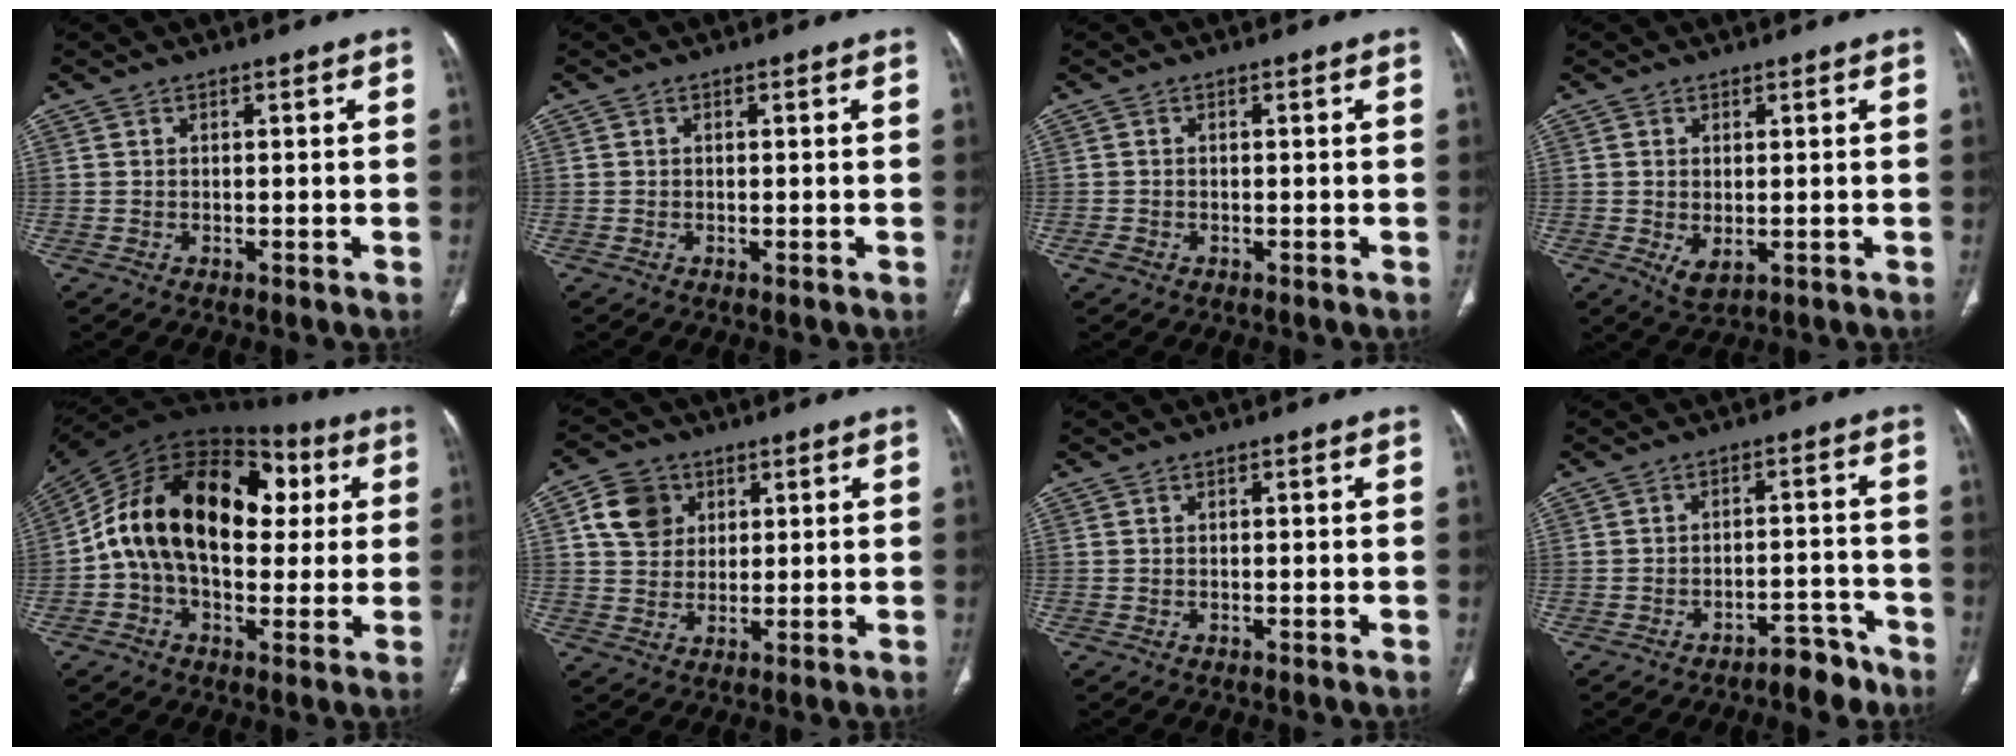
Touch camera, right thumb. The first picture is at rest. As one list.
[{"total": 0.0}, {"total": 1.1, "force": [-0.5, 0.9, 0.5], "torque": [-0.013, 0.001, -0.009]}, {"total": 3.5, "force": [-0.5, 2.0, 2.8], "torque": [-0.051, -0.010, 0.004]}, {"total": 24.5, "force": [4.0, 15.7, 18.4], "torque": [-0.297, 0.043, 0.059]}, {"total": 8.1, "force": [2.9, 6.7, 3.4], "torque": [-0.040, -0.004, 0.053]}, {"total": 0.0}, {"total": 5.5, "force": [-4.4, 2.5, 2.1], "torque": [-0.016, 0.049, -0.059]}]